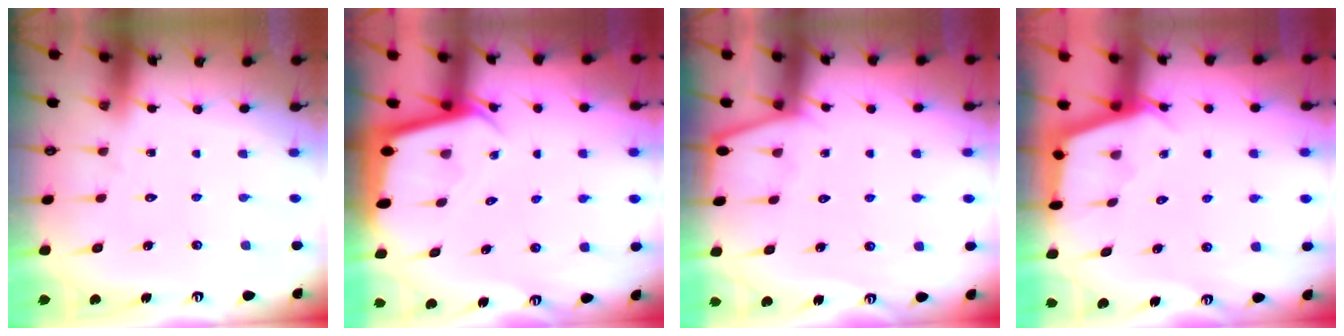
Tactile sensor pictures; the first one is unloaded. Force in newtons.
{"total": 2.7, "press": 2.7, "slide": 0.1}
{"total": 2.4, "press": 2.4, "slide": 0.2}
{"total": 2.9, "press": 2.9, "slide": 0.4}